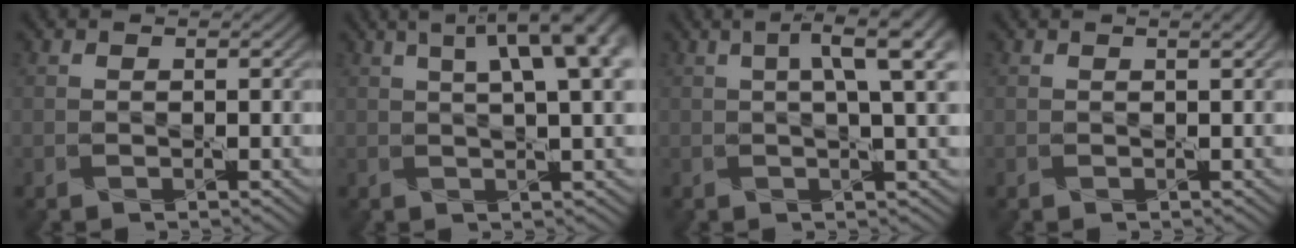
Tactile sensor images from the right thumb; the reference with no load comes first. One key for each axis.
{"total": 11.4, "fx": 4.3, "fy": 3.5, "fz": 10.0, "tx": -0.119, "ty": 0.043, "tz": 0.047}
{"total": 7.8, "fx": 2.1, "fy": 1.6, "fz": 7.4, "tx": -0.100, "ty": 0.021, "tz": 0.033}
{"total": 1.0, "fx": 0.6, "fy": 0.1, "fz": 0.8, "tx": -0.016, "ty": 0.003, "tz": 0.005}